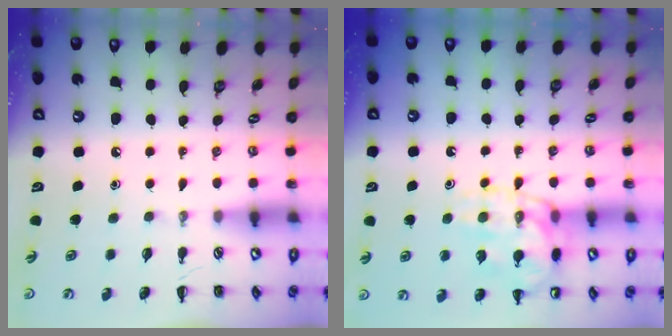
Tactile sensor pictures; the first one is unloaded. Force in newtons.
{"total": 14.5, "press": 14.4, "slide": 1.7}